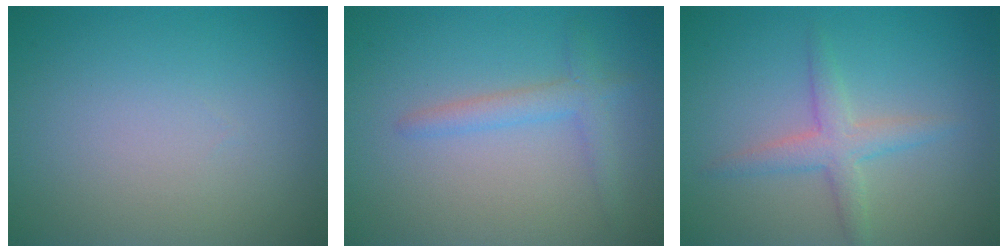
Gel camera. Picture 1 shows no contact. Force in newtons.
{"total": 2.1, "press": 2.1, "slide": 0.1}
{"total": 2.7, "press": 2.7, "slide": 0.1}